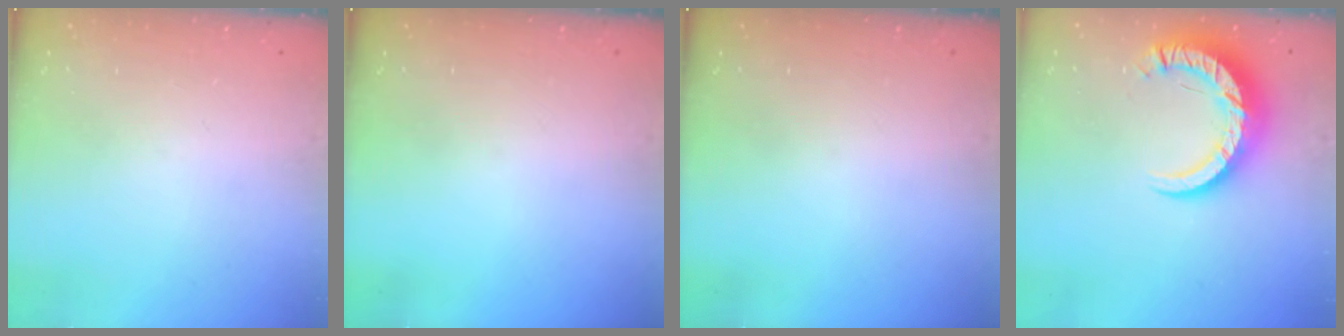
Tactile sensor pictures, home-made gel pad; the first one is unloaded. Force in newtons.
{"total": 0.0}
{"total": 0.0}
{"total": 12.6, "press": 12.5, "slide": 1.3}